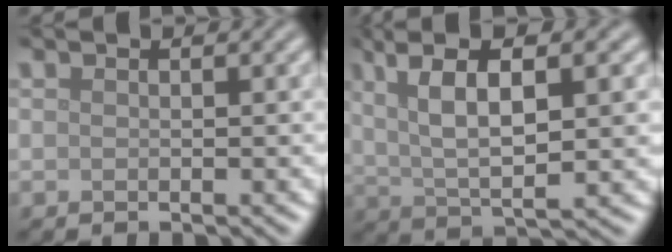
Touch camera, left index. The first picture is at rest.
{"total": 8.1, "force": [2.4, 2.8, 7.2], "torque": [-0.128, 0.005, 0.039]}